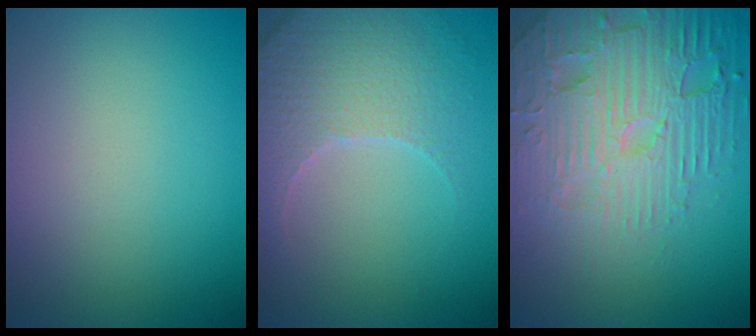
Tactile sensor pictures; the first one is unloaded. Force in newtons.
{"total": 3.7, "press": 3.6, "slide": 1.0}
{"total": 8.4, "press": 6.0, "slide": 5.8}